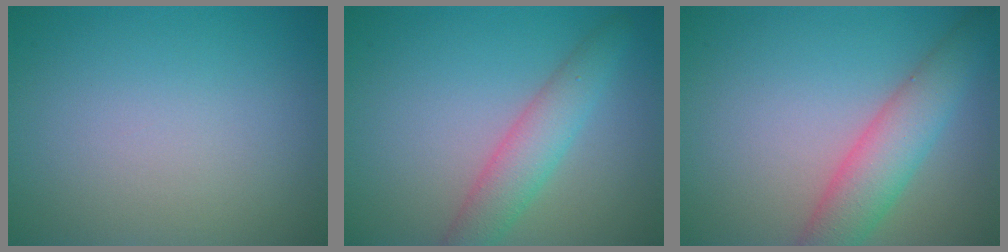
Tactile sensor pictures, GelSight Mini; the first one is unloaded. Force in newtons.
{"total": 3.7, "press": 3.7, "slide": 0.1}
{"total": 4.9, "press": 4.9, "slide": 0.3}